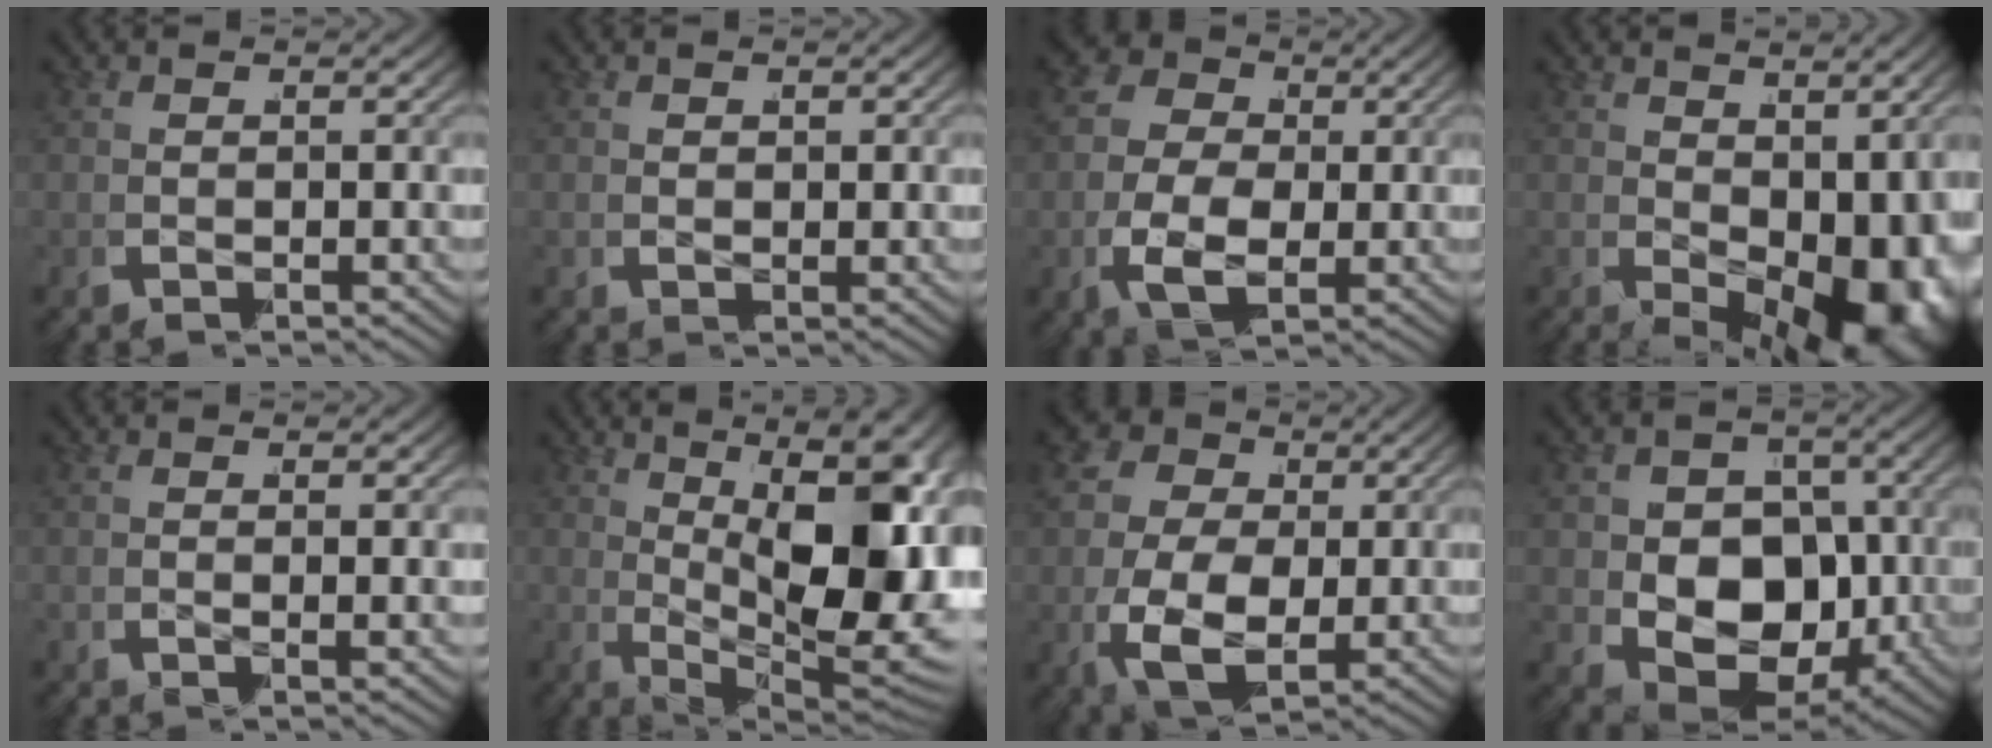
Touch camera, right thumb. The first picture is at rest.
{"total": 0.7, "force": [0.1, 0.6, 0.4], "torque": [0.001, -0.007, 0.007]}
{"total": 12.1, "force": [0.1, 9.5, 7.4], "torque": [-0.148, -0.022, -0.001]}
{"total": 12.3, "force": [-2.9, 7.1, 9.6], "torque": [-0.148, -0.043, -0.022]}
{"total": 0.6, "force": [0.1, -0.2, 0.6], "torque": [-0.005, 0.004, -0.002]}
{"total": 16.5, "force": [-1.6, 8.3, 14.1], "torque": [-0.215, -0.042, -0.003]}
{"total": 15.0, "force": [-1.1, 12.0, 9.0], "torque": [-0.200, -0.056, -0.006]}
{"total": 14.2, "force": [-1.5, 10.5, 9.4], "torque": [-0.182, -0.053, -0.003]}